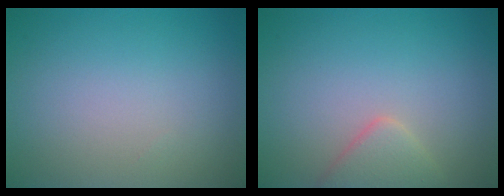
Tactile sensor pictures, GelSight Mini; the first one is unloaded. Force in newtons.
{"total": 2.3, "press": 2.3, "slide": 0.2}